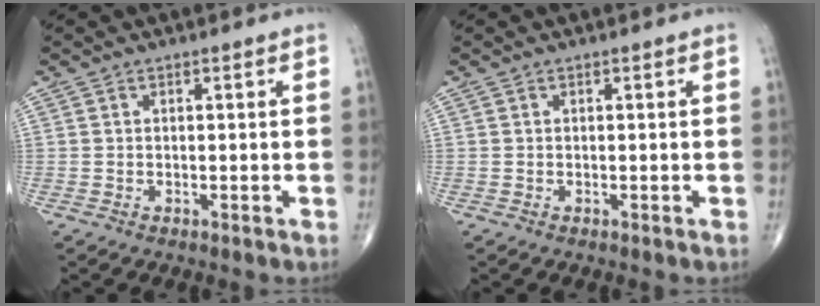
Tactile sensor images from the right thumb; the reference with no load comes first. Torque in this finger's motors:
{"motor_torque": [-0.01, 0.01, 0.00, 0.00, 0.00]}